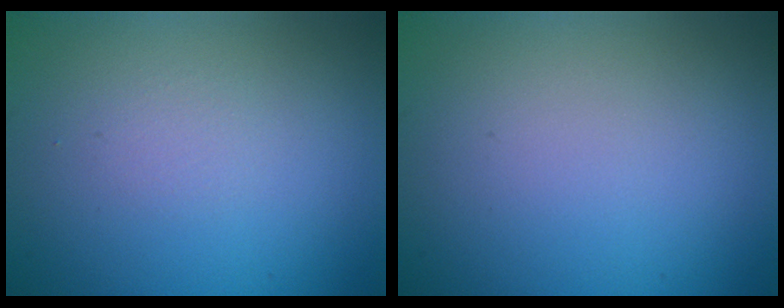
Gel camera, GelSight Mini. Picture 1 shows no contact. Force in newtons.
{"total": 0.0}